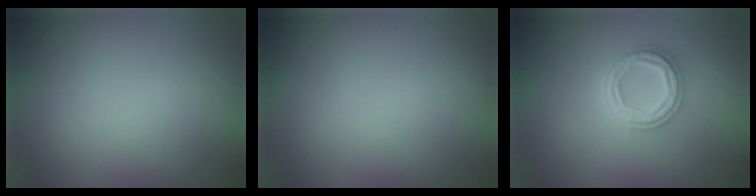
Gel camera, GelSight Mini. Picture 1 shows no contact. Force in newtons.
{"total": 0.0}
{"total": 3.5, "press": 3.1, "slide": 1.7}